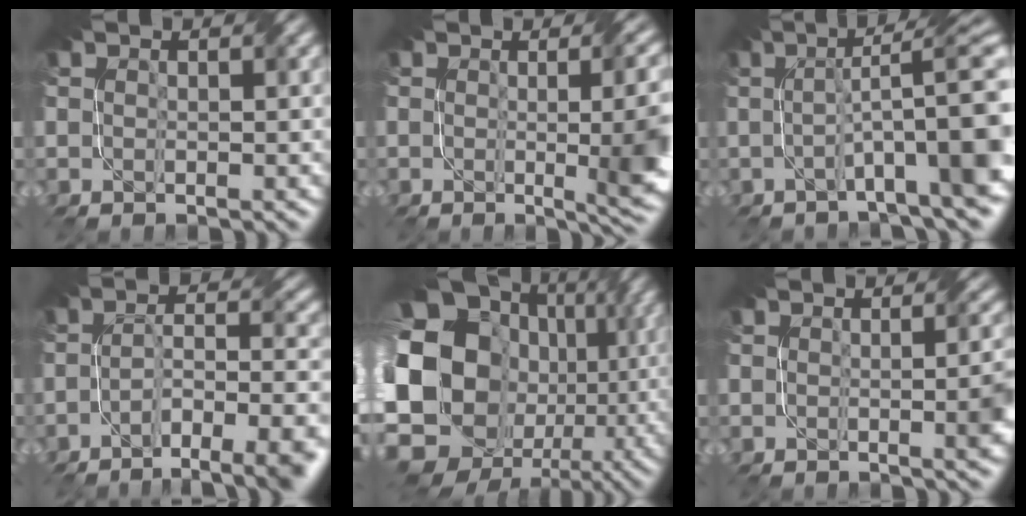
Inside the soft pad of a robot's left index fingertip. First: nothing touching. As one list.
[{"total": 10.8, "force": [-0.2, 4.3, 9.9], "torque": [-0.072, 0.001, 0.000]}, {"total": 10.9, "force": [-1.0, 2.3, 10.6], "torque": [-0.132, 0.023, -0.018]}, {"total": 8.3, "force": [-4.8, 2.2, 6.4], "torque": [-0.093, 0.003, -0.074]}, {"total": 22.2, "force": [-1.3, 18.2, 12.6], "torque": [-0.231, -0.001, -0.064]}, {"total": 3.4, "force": [-0.3, 1.1, 3.2], "torque": [-0.033, 0.005, -0.005]}]